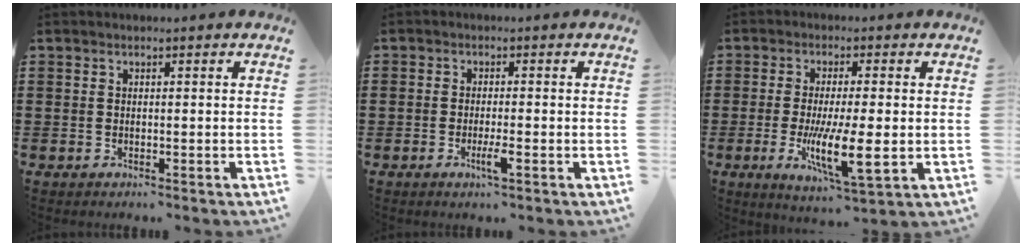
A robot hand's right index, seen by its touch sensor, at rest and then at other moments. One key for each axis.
{"total": 2.6, "fx": -1.2, "fy": 0.4, "fz": 2.2, "tx": -0.045, "ty": -0.005, "tz": -0.023}
{"total": 9.1, "fx": -1.4, "fy": 2.3, "fz": 8.7, "tx": -0.167, "ty": -0.014, "tz": -0.022}